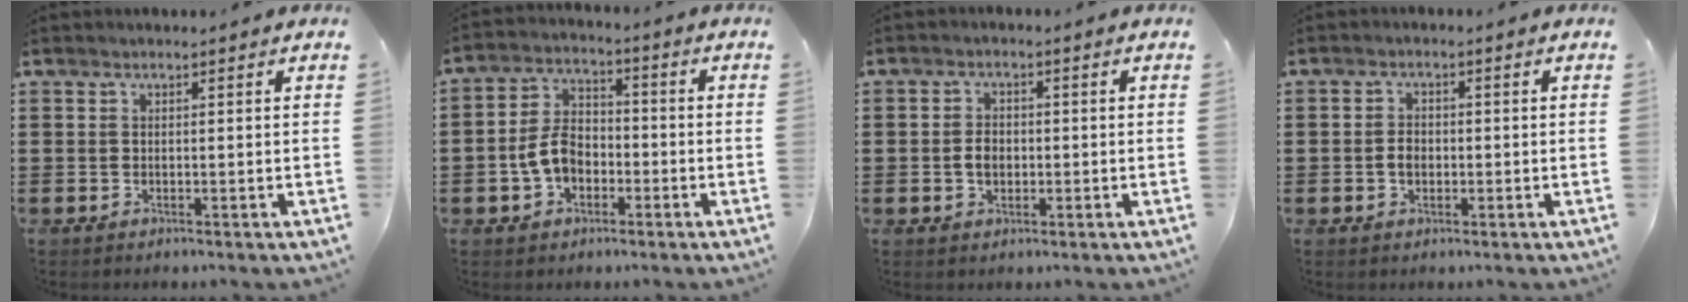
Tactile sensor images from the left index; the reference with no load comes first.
{"total": 6.4, "force": [-2.2, 4.5, 4.1], "torque": [-0.104, 0.009, -0.049]}
{"total": 2.8, "force": [-0.4, 2.0, 1.9], "torque": [-0.040, 0.004, -0.009]}
{"total": 2.4, "force": [-0.4, 1.7, 1.6], "torque": [-0.034, 0.005, -0.010]}